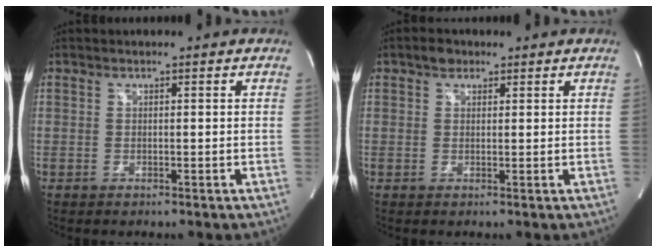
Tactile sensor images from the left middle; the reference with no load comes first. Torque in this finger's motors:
{"motor_torque": [0.27, -0.18, 0.02, 0.00]}